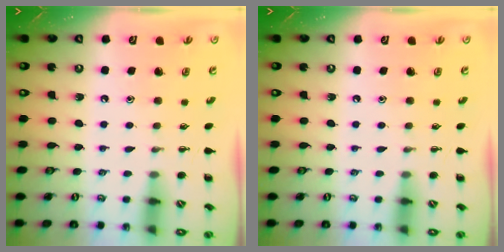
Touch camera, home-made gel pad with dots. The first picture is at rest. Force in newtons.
{"total": 0.0}